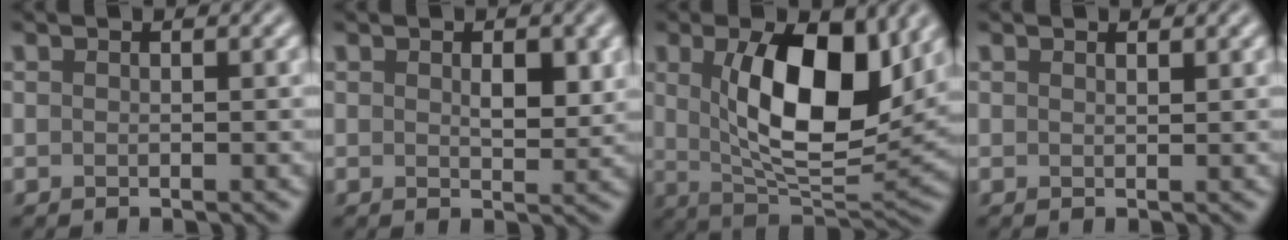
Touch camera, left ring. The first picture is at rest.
{"total": 2.4, "force": [0.6, 1.2, 2.0], "torque": [-0.028, -0.005, 0.015]}
{"total": 10.5, "force": [2.4, 4.4, 9.2], "torque": [-0.147, -0.006, 0.042]}
{"total": 0.6, "force": [0.5, 0.1, 0.2], "torque": [-0.001, -0.001, 0.011]}